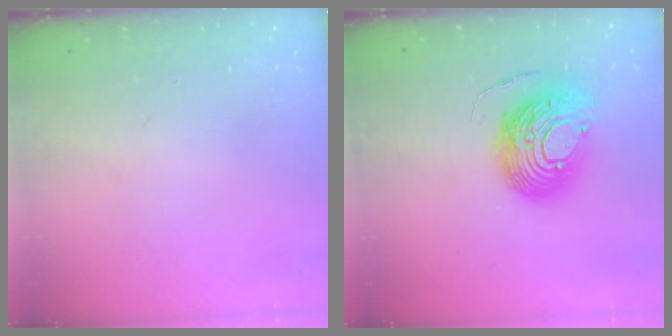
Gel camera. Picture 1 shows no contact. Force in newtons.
{"total": 16.1, "press": 16.1, "slide": 1.4}